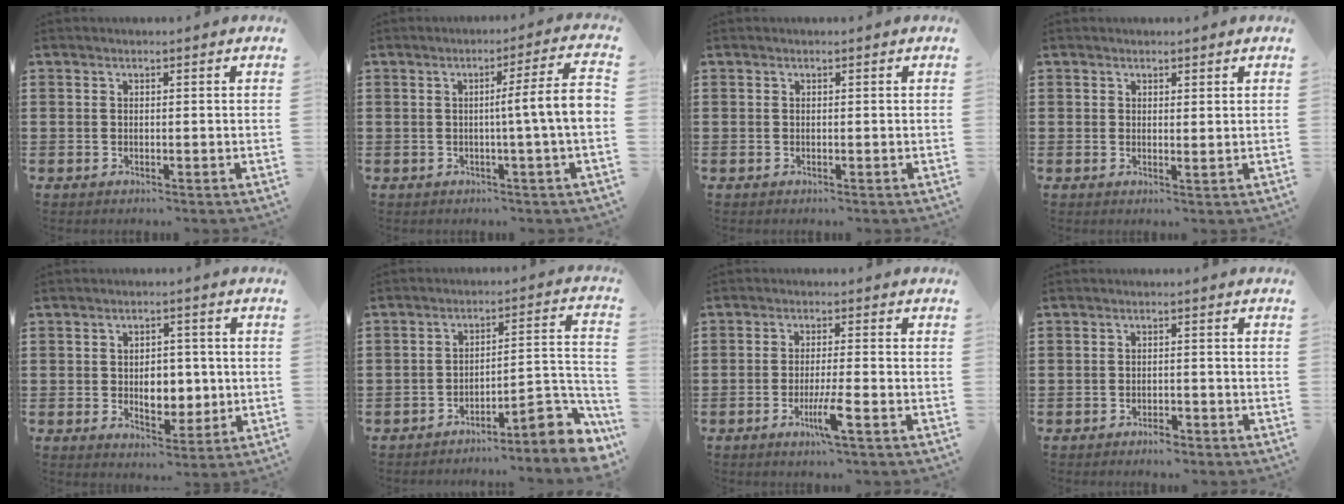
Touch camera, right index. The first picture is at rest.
{"total": 7.8, "force": [-0.2, -0.3, 7.8], "torque": [-0.121, -0.015, -0.009]}
{"total": 0.0}
{"total": 0.9, "force": [0.8, 0.3, 0.2], "torque": [-0.004, 0.002, 0.016]}
{"total": 5.5, "force": [-0.2, 3.9, 3.8], "torque": [-0.057, 0.002, -0.010]}
{"total": 7.4, "force": [-5.2, 1.6, 5.0], "torque": [-0.069, -0.002, -0.098]}
{"total": 5.2, "force": [-2.4, -0.1, 4.7], "torque": [-0.097, -0.022, -0.045]}
{"total": 1.8, "force": [-1.7, 0.4, 0.5], "torque": [-0.015, 0.000, -0.035]}